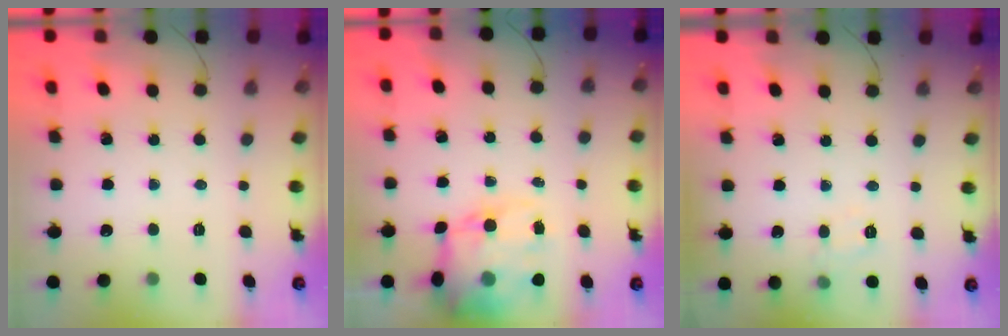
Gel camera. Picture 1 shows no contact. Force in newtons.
{"total": 16.0, "press": 15.5, "slide": 4.0}
{"total": 6.6, "press": 6.5, "slide": 1.3}